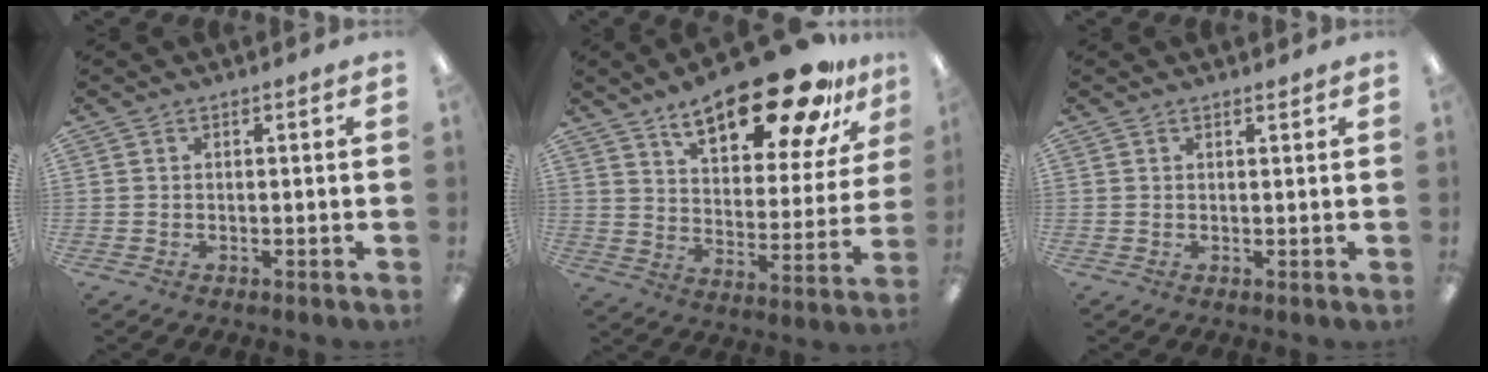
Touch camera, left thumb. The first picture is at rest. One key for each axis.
{"total": 22.7, "fx": 16.2, "fy": 8.1, "fz": 13.8, "tx": -0.203, "ty": -0.098, "tz": 0.265}
{"total": 0.8, "fx": 0.8, "fy": 0.1, "fz": 0.2, "tx": -0.004, "ty": -0.001, "tz": 0.015}